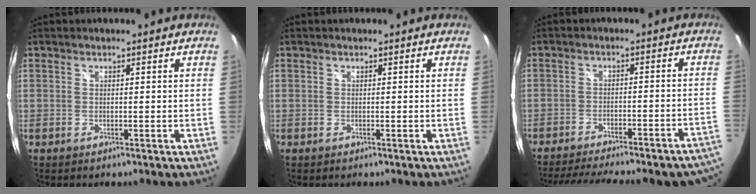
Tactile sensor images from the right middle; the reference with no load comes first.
{"total": 0.0}
{"total": 22.1, "force": [-19.2, 4.2, 10.2], "torque": [-0.156, -0.014, -0.242]}